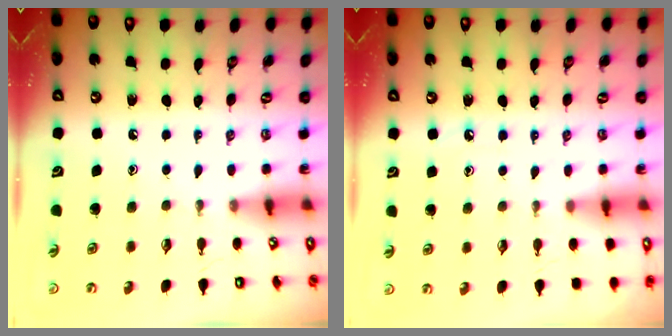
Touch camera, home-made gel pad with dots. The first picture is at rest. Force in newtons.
{"total": 4.6, "press": 4.6, "slide": 0.7}